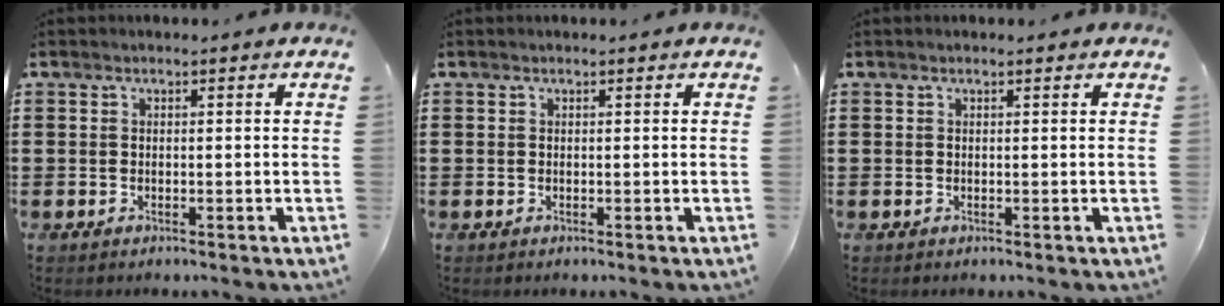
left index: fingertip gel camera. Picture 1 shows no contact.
{"total": 0.0}
{"total": 0.0}